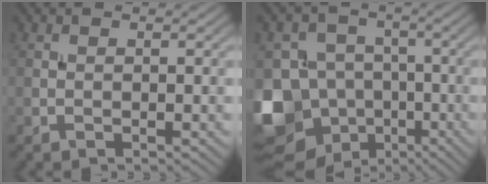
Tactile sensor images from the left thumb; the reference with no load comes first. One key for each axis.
{"total": 14.6, "fx": -6.7, "fy": 11.6, "fz": 5.7, "tx": -0.166, "ty": -0.016, "tz": -0.129}